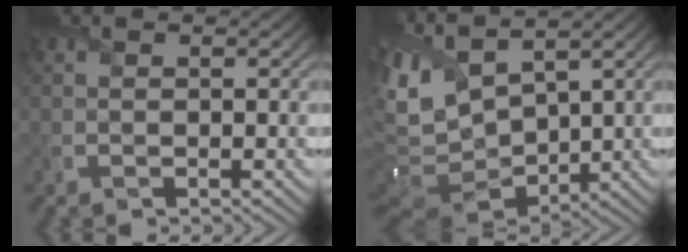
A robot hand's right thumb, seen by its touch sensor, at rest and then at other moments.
{"total": 11.4, "force": [2.5, 6.8, 8.9], "torque": [-0.243, -0.003, 0.066]}